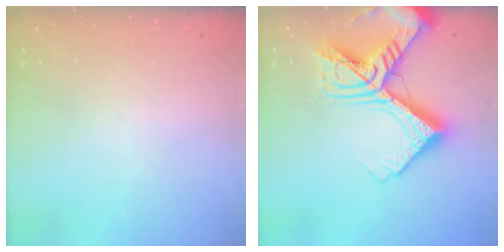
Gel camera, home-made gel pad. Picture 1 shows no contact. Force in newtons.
{"total": 20.9, "press": 20.7, "slide": 2.5}